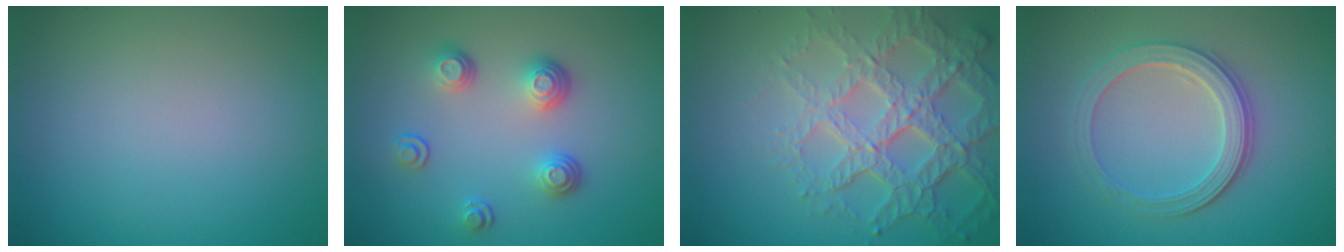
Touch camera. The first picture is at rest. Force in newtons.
{"total": 3.3, "press": 2.6, "slide": 2.1}
{"total": 7.4, "press": 5.3, "slide": 5.2}
{"total": 3.9, "press": 3.4, "slide": 1.9}